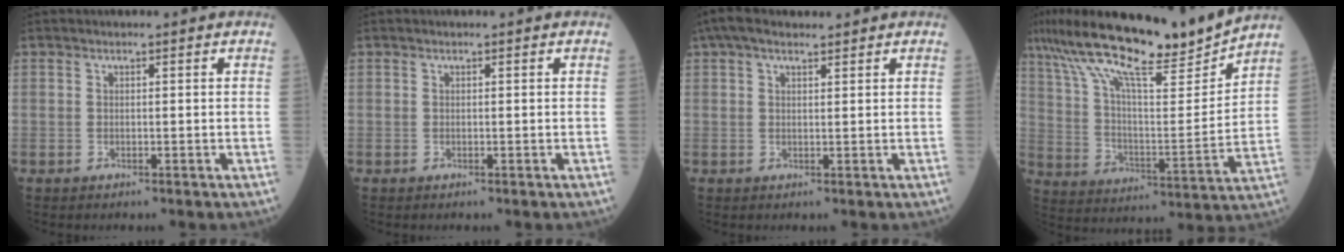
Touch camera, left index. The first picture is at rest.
{"total": 0.0}
{"total": 5.2, "force": [3.9, 1.7, 3.0], "torque": [-0.064, 0.039, 0.073]}
{"total": 19.0, "force": [16.3, 1.2, 9.8], "torque": [-0.180, 0.007, 0.275]}